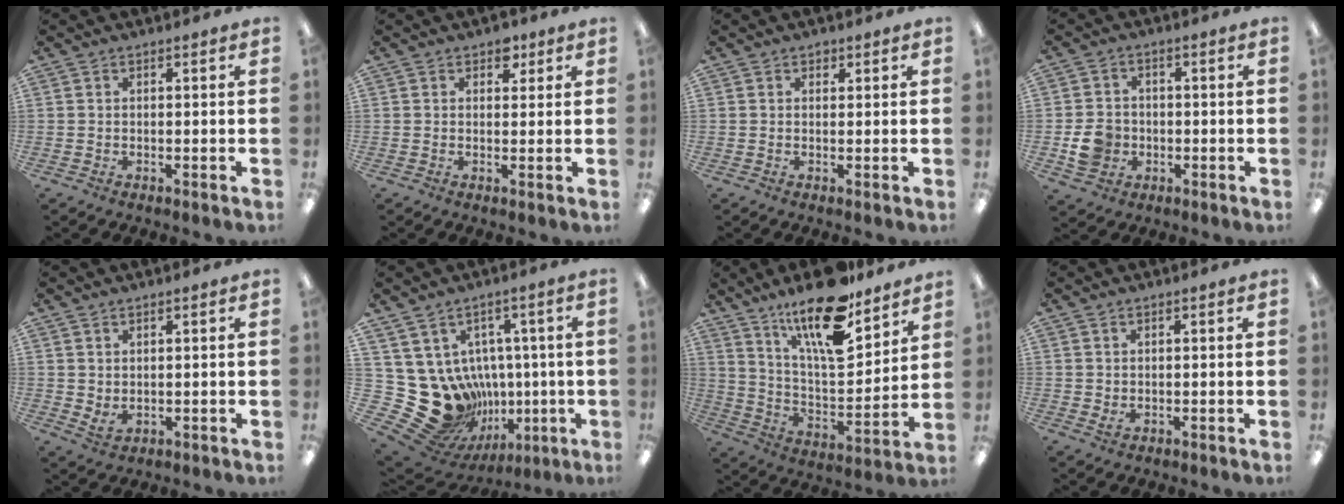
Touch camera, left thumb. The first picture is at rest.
{"total": 3.2, "force": [2.0, 2.1, 1.4], "torque": [-0.008, -0.005, 0.031]}
{"total": 1.1, "force": [0.8, 0.7, 0.4], "torque": [0.000, -0.001, 0.012]}
{"total": 6.7, "force": [-1.6, 5.8, 2.8], "torque": [-0.046, 0.009, -0.028]}
{"total": 2.4, "force": [1.7, 1.2, 1.1], "torque": [-0.016, -0.009, 0.030]}
{"total": 21.0, "force": [-3.6, 17.7, 10.6], "torque": [-0.224, -0.015, -0.003]}
{"total": 19.4, "force": [13.9, 6.2, 12.1], "torque": [-0.216, -0.084, 0.235]}
{"total": 1.2, "force": [0.5, 0.7, 0.8], "torque": [-0.008, -0.003, 0.007]}